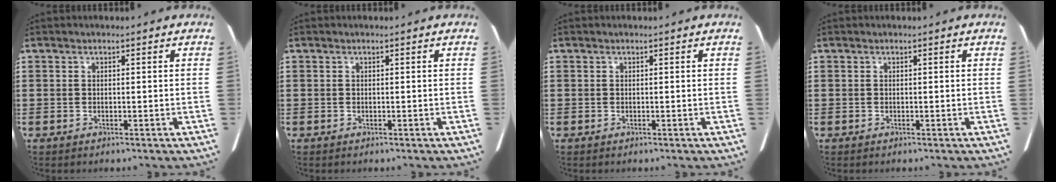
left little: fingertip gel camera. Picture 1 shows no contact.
{"total": 0.0}
{"total": 0.0}
{"total": 0.0}